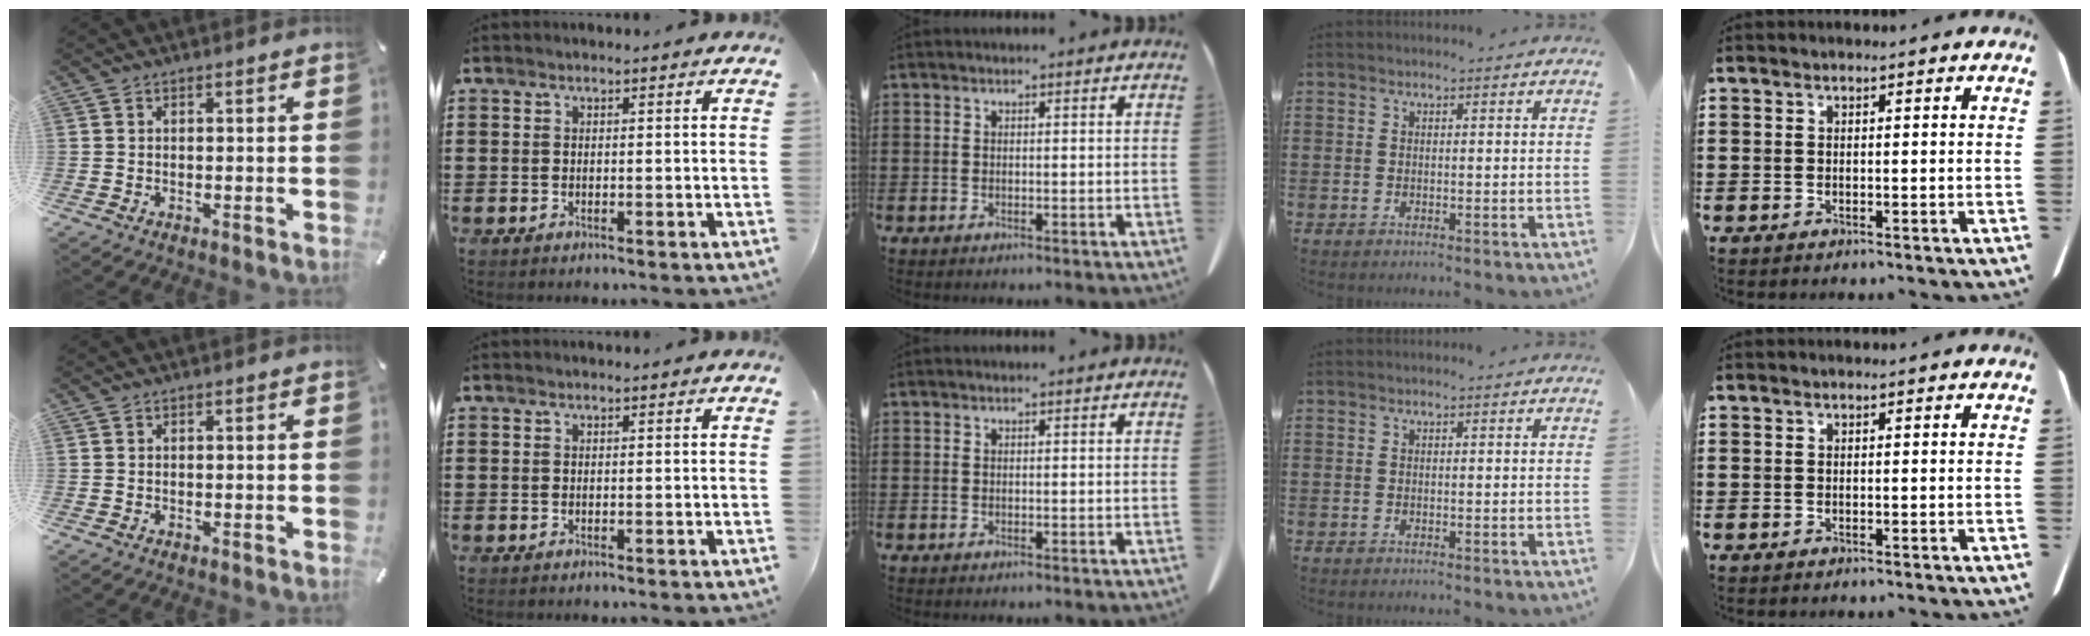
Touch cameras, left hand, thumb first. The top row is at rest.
{}